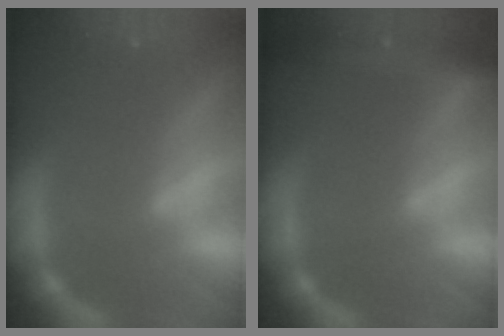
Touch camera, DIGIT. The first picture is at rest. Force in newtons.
{"total": 6.5}